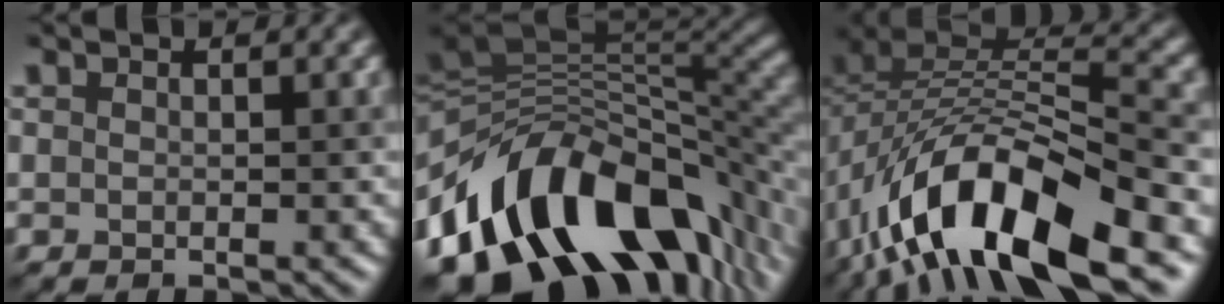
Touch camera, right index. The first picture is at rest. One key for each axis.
{"total": 14.6, "fx": -4.8, "fy": 8.9, "fz": 10.5, "tx": -0.158, "ty": 0.020, "tz": -0.079}
{"total": 13.6, "fx": -7.2, "fy": 5.8, "fz": 10.0, "tx": -0.179, "ty": 0.006, "tz": -0.135}